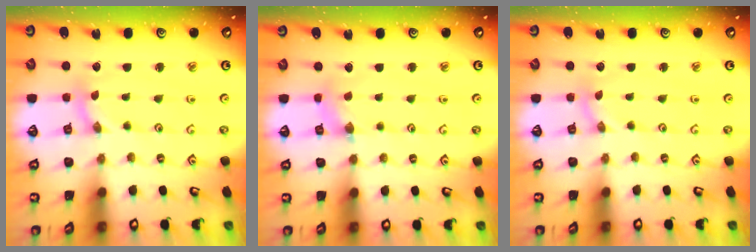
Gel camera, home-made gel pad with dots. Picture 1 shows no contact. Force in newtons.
{"total": 1.9, "press": 1.8, "slide": 0.3}
{"total": 0.0}